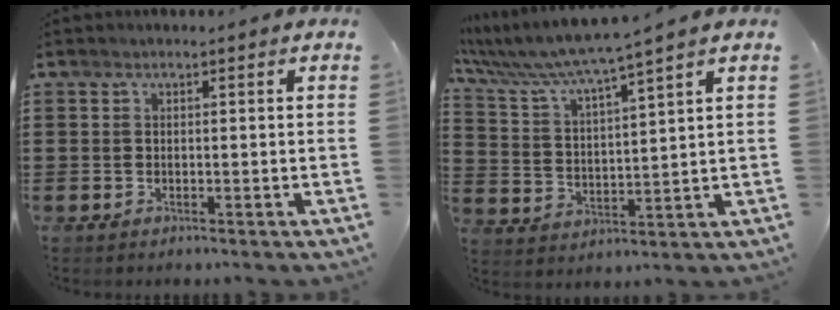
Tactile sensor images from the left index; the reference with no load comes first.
{"total": 5.6, "force": [4.8, -0.8, 2.7], "torque": [-0.077, -0.038, 0.076]}